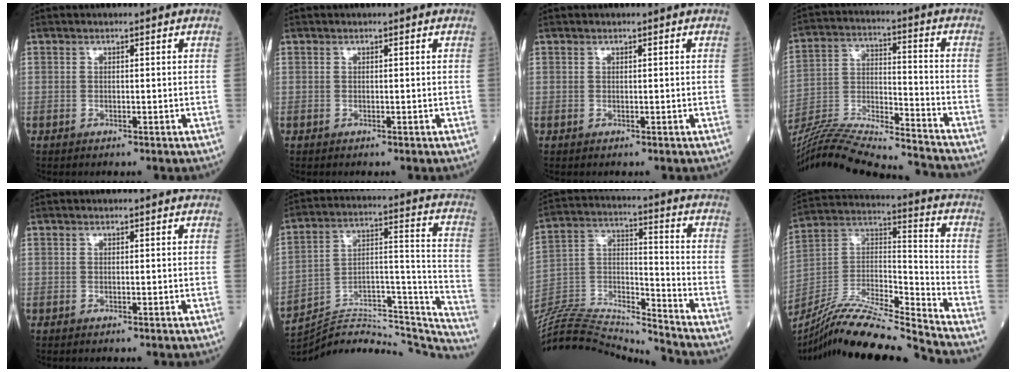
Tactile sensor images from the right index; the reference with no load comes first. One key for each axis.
{"total": 0.0}
{"total": 0.0}
{"total": 24.7, "fx": -23.1, "fy": 1.2, "fz": 8.8, "tx": -0.177, "ty": -0.020, "tz": -0.371}
{"total": 0.0}
{"total": 28.9, "fx": -27.8, "fy": 4.1, "fz": 6.8, "tx": -0.092, "ty": 0.029, "tz": -0.411}
{"total": 20.4, "fx": -19.9, "fy": -0.4, "fz": 4.3, "tx": -0.081, "ty": 0.024, "tz": -0.342}
{"total": 19.9, "fx": -18.4, "fy": -0.5, "fz": 7.5, "tx": -0.153, "ty": 0.014, "tz": -0.331}